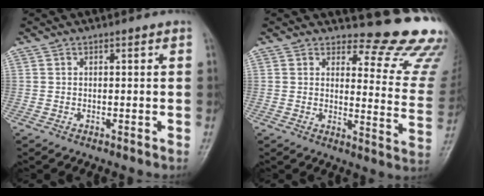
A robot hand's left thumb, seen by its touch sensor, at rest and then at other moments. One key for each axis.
{"total": 16.1, "fx": 15.2, "fy": 3.7, "fz": 3.9, "tx": 0.000, "ty": -0.170, "tz": 0.155}